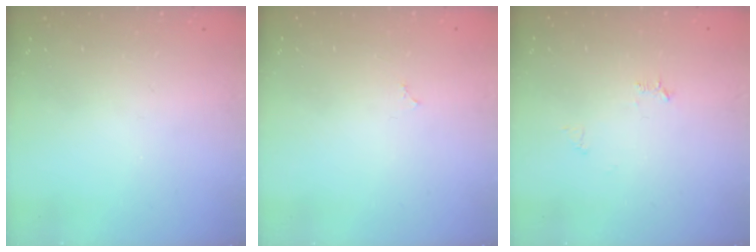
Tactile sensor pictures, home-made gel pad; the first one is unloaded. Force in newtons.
{"total": 1.8, "press": 1.8, "slide": 0.3}
{"total": 4.9, "press": 4.9, "slide": 0.5}